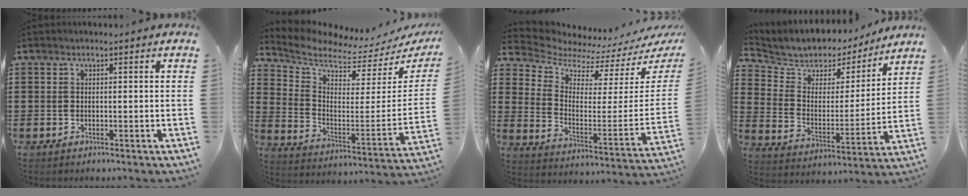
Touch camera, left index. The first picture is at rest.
{"total": 4.5, "force": [4.2, 0.8, 1.3], "torque": [-0.054, -0.056, 0.067]}
{"total": 4.6, "force": [4.0, 1.5, 1.5], "torque": [-0.058, -0.045, 0.066]}
{"total": 5.4, "force": [4.7, 2.6, 0.4], "torque": [-0.046, -0.037, 0.077]}